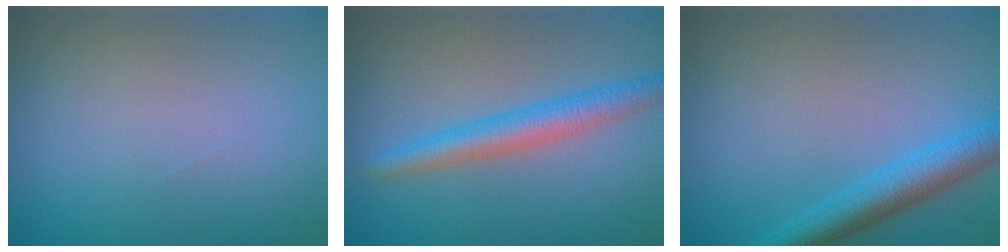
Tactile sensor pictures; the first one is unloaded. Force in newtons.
{"total": 3.7, "press": 3.7, "slide": 0.1}
{"total": 4.2, "press": 4.2, "slide": 0.1}